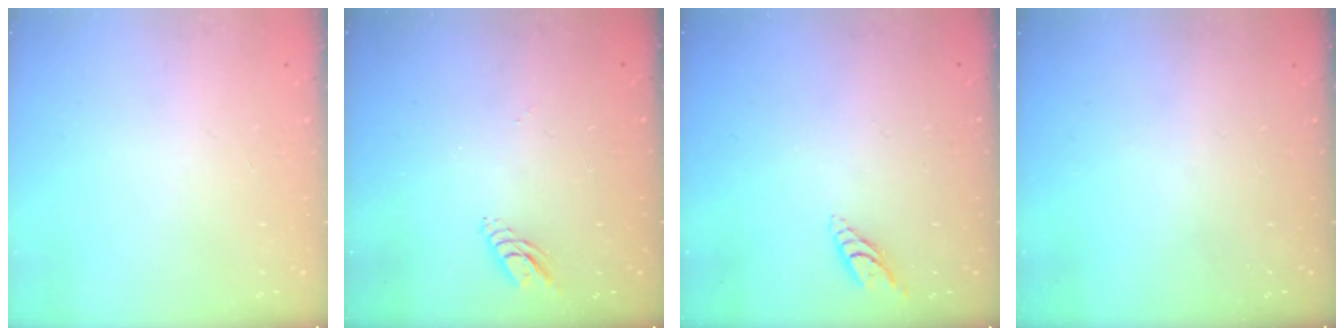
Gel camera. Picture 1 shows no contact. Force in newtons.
{"total": 4.5, "press": 4.5, "slide": 0.0}
{"total": 6.2, "press": 6.2, "slide": 0.7}
{"total": 0.0}